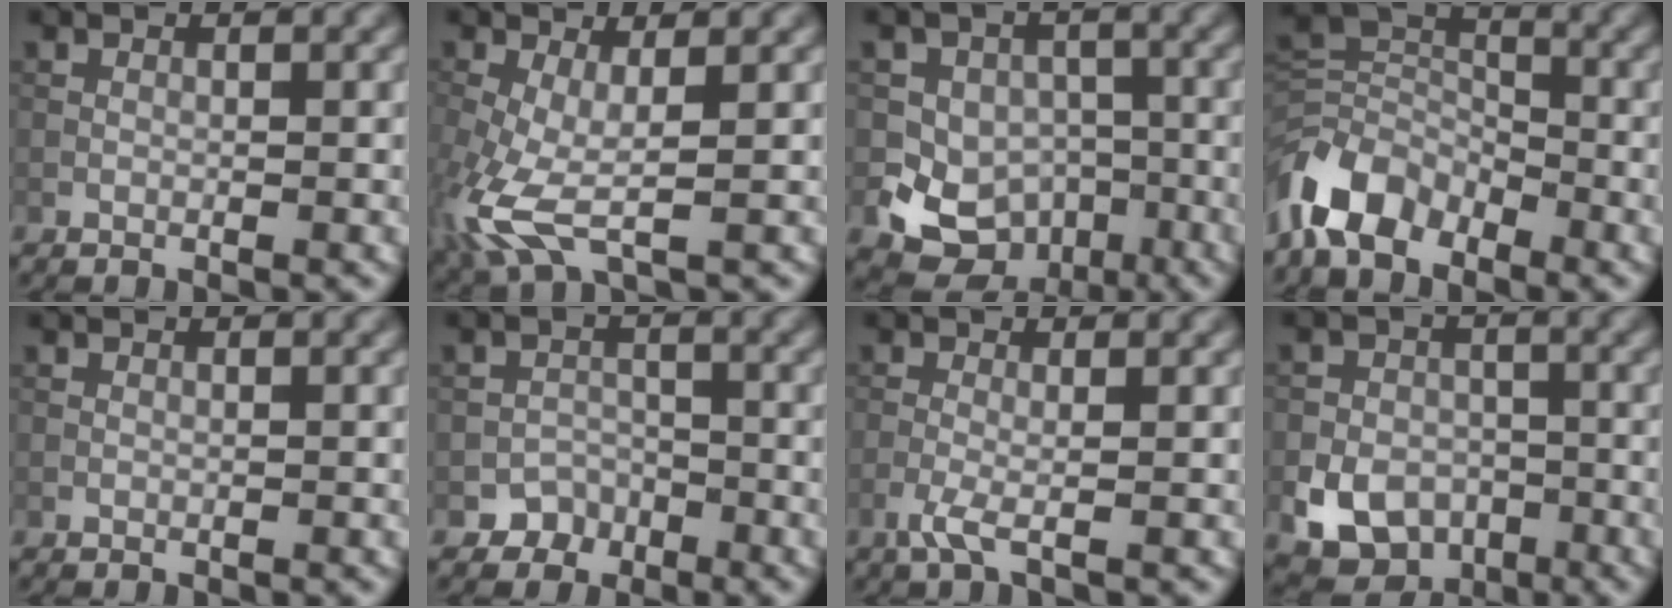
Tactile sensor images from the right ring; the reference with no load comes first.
{"total": 6.3, "force": [-1.2, 2.3, 5.7], "torque": [-0.159, -0.010, -0.032]}
{"total": 8.3, "force": [-3.2, 7.1, 2.7], "torque": [-0.029, -0.006, -0.067]}
{"total": 6.6, "force": [-4.4, 3.9, 3.1], "torque": [-0.060, -0.002, -0.097]}
{"total": 0.0}
{"total": 2.6, "force": [-1.8, 1.9, -0.2], "torque": [0.022, 0.005, -0.023]}
{"total": 1.8, "force": [-0.7, 0.3, 1.6], "torque": [-0.040, 0.000, -0.019]}
{"total": 6.6, "force": [-2.9, 5.2, 2.9], "torque": [-0.040, -0.009, -0.060]}